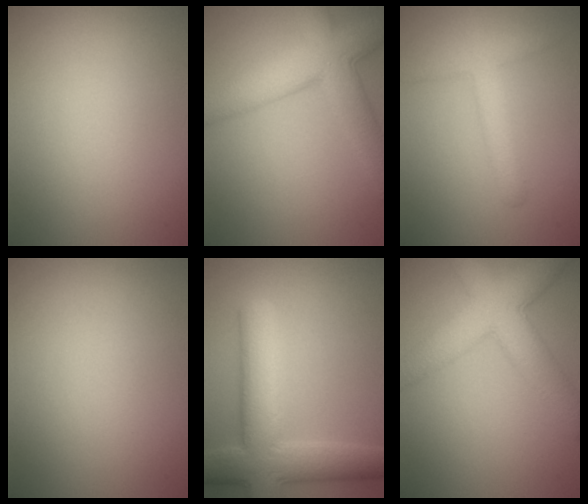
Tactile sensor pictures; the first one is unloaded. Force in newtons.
{"total": 7.3, "press": 7.3, "slide": 0.2}
{"total": 2.8, "press": 2.8, "slide": 0.2}
{"total": 0.0}
{"total": 8.4, "press": 8.4, "slide": 0.5}
{"total": 7.4, "press": 7.4, "slide": 0.2}